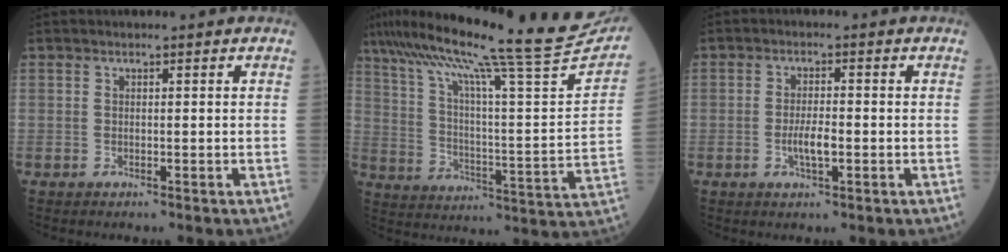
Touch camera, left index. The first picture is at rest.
{"total": 29.5, "force": [24.4, 0.4, 16.5], "torque": [-0.278, -0.036, 0.340]}
{"total": 3.4, "force": [-0.9, 0.8, 3.1], "torque": [-0.064, 0.000, -0.015]}